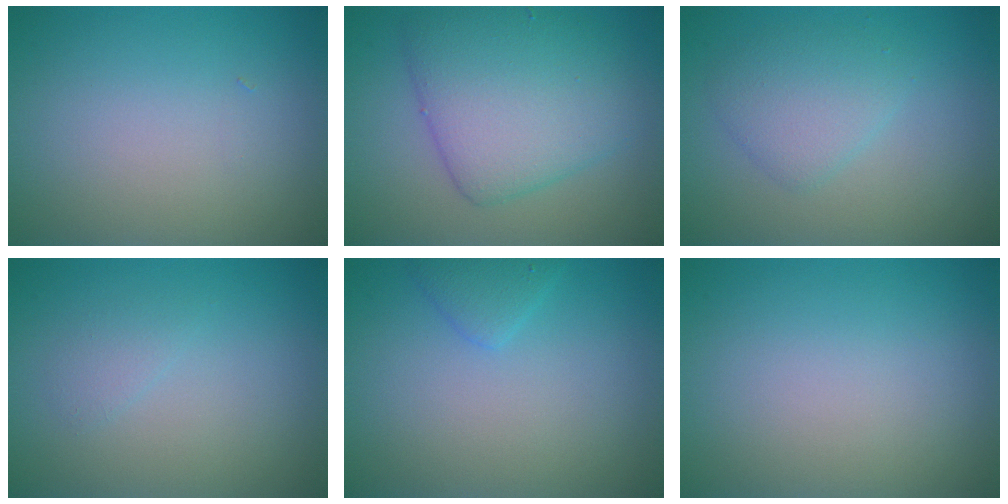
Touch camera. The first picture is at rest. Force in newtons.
{"total": 6.8, "press": 6.8, "slide": 0.2}
{"total": 2.8, "press": 2.8, "slide": 0.1}
{"total": 0.9, "press": 0.9, "slide": 0.1}
{"total": 1.5, "press": 1.5, "slide": 0.1}
{"total": 0.0}